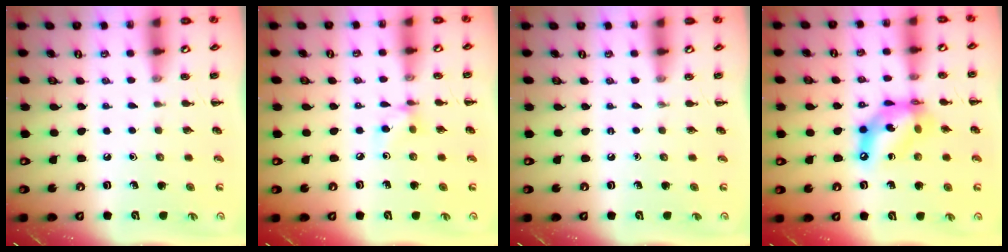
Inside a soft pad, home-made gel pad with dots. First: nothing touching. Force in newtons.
{"total": 5.1, "press": 5.1, "slide": 0.5}
{"total": 0.0}
{"total": 12.7, "press": 12.3, "slide": 3.2}